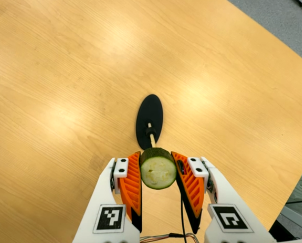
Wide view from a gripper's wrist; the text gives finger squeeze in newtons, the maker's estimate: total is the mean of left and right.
{"total": 10.5, "left": 9.7, "right": 11.3}